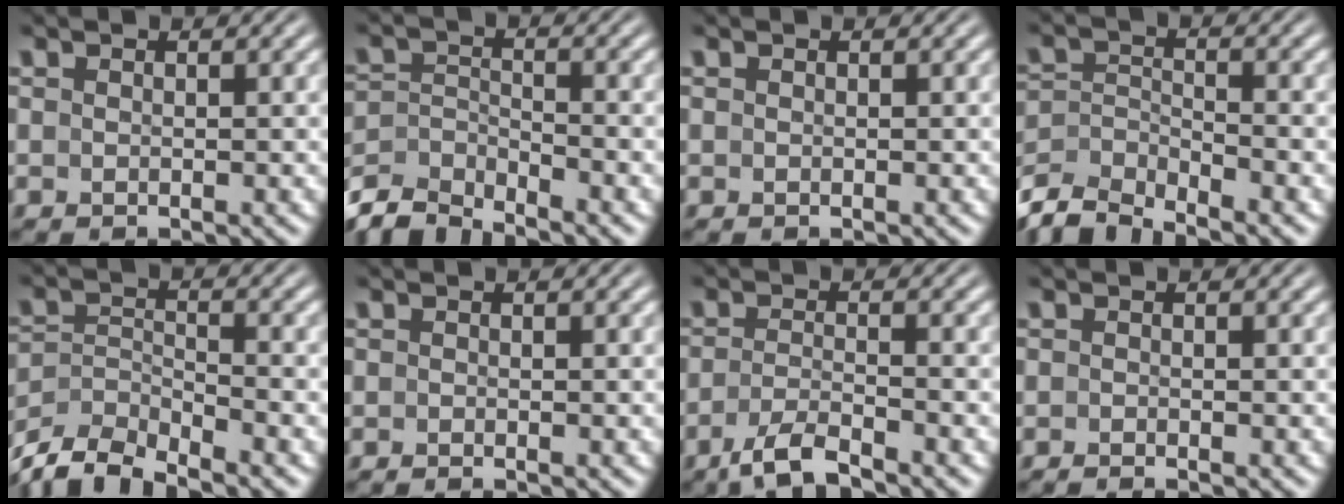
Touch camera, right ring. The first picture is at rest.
{"total": 5.1, "force": [-4.0, 2.5, 1.9], "torque": [-0.050, -0.028, -0.061]}
{"total": 0.0}
{"total": 6.2, "force": [-4.4, 3.4, 2.6], "torque": [-0.068, -0.037, -0.063]}
{"total": 7.1, "force": [-5.2, 3.9, 2.9], "torque": [-0.069, -0.036, -0.075]}
{"total": 0.7, "force": [-0.6, -0.3, 0.0], "torque": [0.002, -0.003, -0.010]}
{"total": 3.3, "force": [-2.7, 0.3, 1.7], "torque": [-0.034, -0.009, -0.041]}
{"total": 0.9, "force": [-0.9, -0.2, 0.1], "torque": [0.002, -0.003, -0.015]}